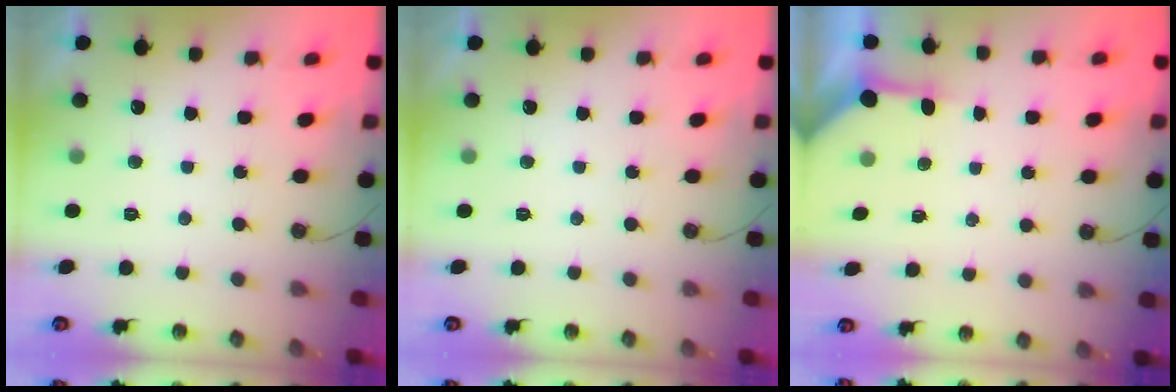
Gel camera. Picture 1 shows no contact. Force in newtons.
{"total": 0.0}
{"total": 3.1, "press": 3.1, "slide": 0.5}